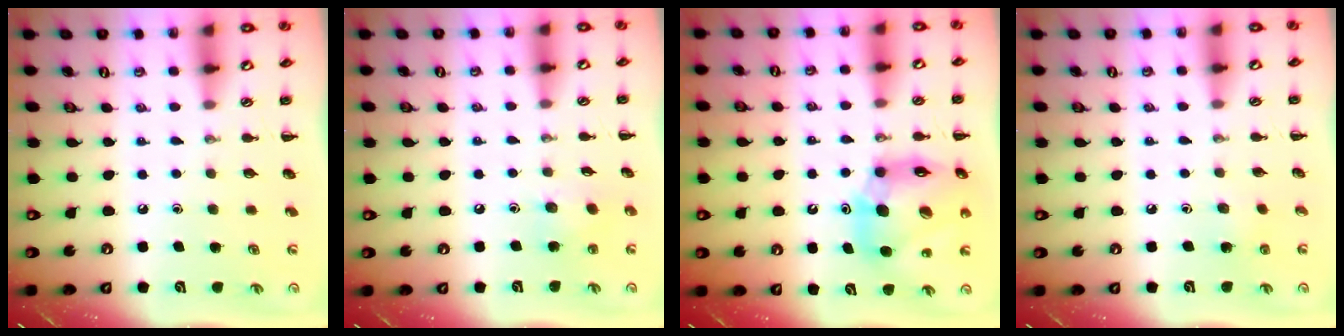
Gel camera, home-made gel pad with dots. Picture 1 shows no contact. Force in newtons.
{"total": 6.3, "press": 6.1, "slide": 1.5}
{"total": 16.4, "press": 15.7, "slide": 4.8}
{"total": 2.9, "press": 2.7, "slide": 1.0}